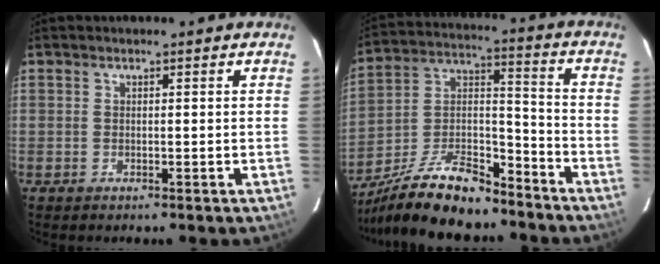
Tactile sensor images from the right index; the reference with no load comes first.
{"total": 16.3, "force": [-14.2, 3.5, 7.3], "torque": [-0.139, 0.012, -0.257]}